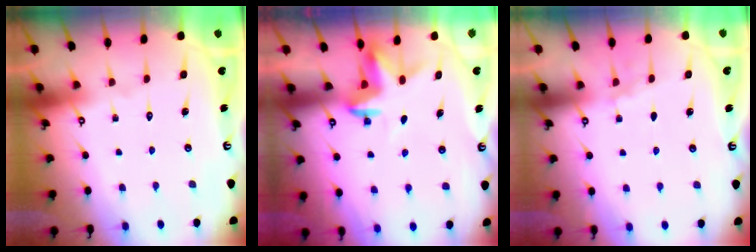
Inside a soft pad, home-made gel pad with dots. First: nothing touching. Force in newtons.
{"total": 4.0, "press": 4.0, "slide": 0.2}
{"total": 2.2, "press": 1.9, "slide": 1.1}